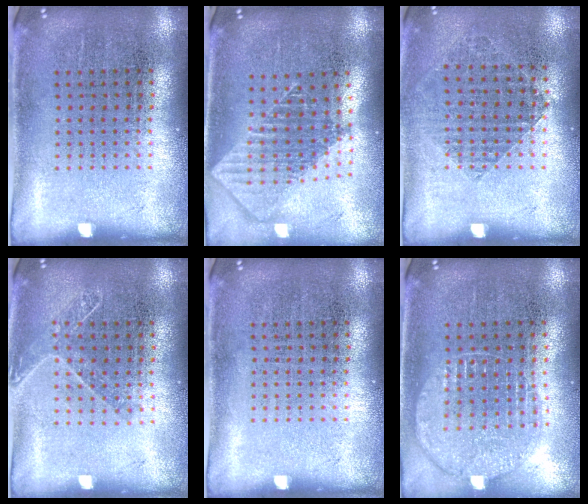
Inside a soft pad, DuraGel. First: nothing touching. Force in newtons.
{"total": 1.9, "press": 1.5, "slide": 1.1}
{"total": 0.9, "press": 0.9, "slide": 0.4}
{"total": 1.2, "press": 1.0, "slide": 0.6}
{"total": 0.0}
{"total": 1.1, "press": 1.1, "slide": 0.1}